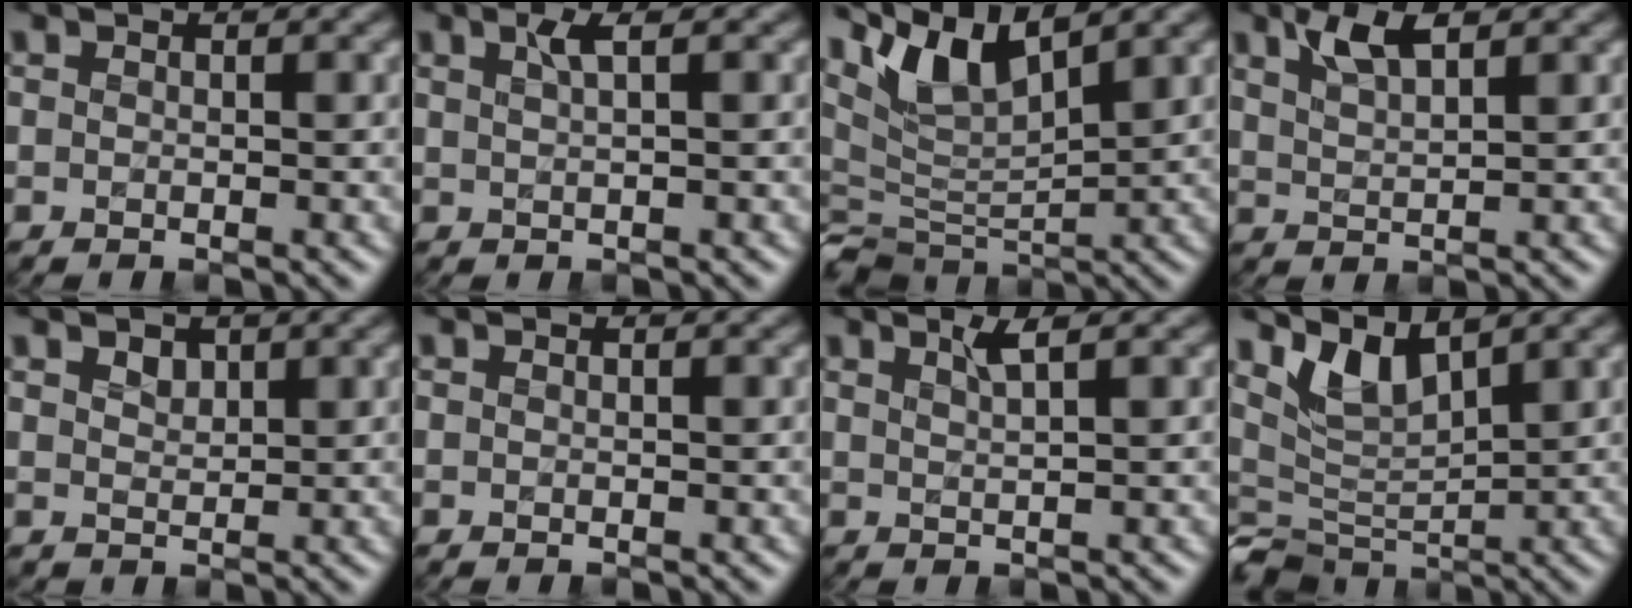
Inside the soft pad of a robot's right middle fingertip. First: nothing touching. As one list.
[{"total": 1.8, "force": [0.8, 0.5, 1.5], "torque": [-0.022, 0.004, 0.010]}, {"total": 5.7, "force": [3.8, 2.0, 3.7], "torque": [-0.077, 0.000, 0.071]}, {"total": 3.1, "force": [2.1, 0.9, 2.2], "torque": [-0.042, 0.001, 0.039]}, {"total": 1.2, "force": [0.8, 0.8, 0.4], "torque": [-0.006, -0.003, 0.015]}, {"total": 0.0}, {"total": 1.8, "force": [1.1, 0.4, 1.4], "torque": [-0.018, 0.004, 0.016]}, {"total": 3.5, "force": [2.0, 1.9, 2.2], "torque": [-0.047, -0.009, 0.042]}]